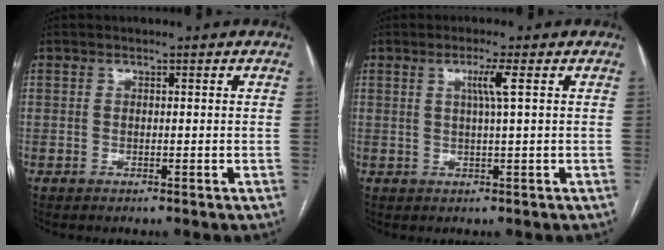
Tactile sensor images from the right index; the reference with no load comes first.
{"total": 2.9, "force": [0.9, -0.7, 2.7], "torque": [-0.053, -0.002, 0.016]}